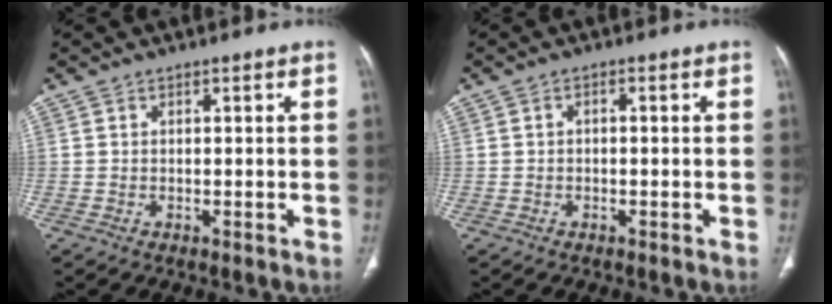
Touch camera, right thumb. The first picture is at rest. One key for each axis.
{"total": 0.8, "fx": -0.1, "fy": 0.5, "fz": 0.6, "tx": -0.008, "ty": 0.004, "tz": -0.005}